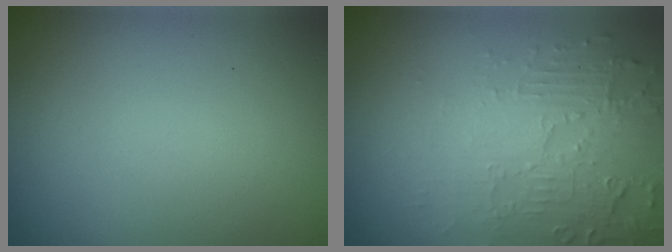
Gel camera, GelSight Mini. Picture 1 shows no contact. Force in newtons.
{"total": 5.8, "press": 3.7, "slide": 4.4}